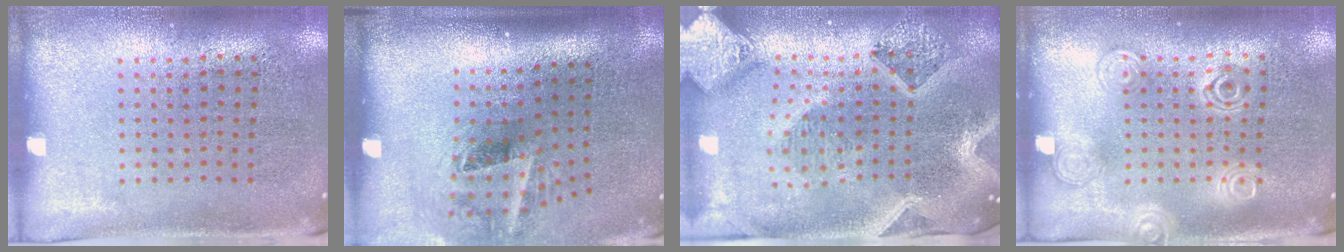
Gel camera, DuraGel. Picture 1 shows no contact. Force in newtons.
{"total": 2.1, "press": 1.3, "slide": 1.7}
{"total": 4.0, "press": 3.1, "slide": 2.6}
{"total": 1.3, "press": 1.3, "slide": 0.2}